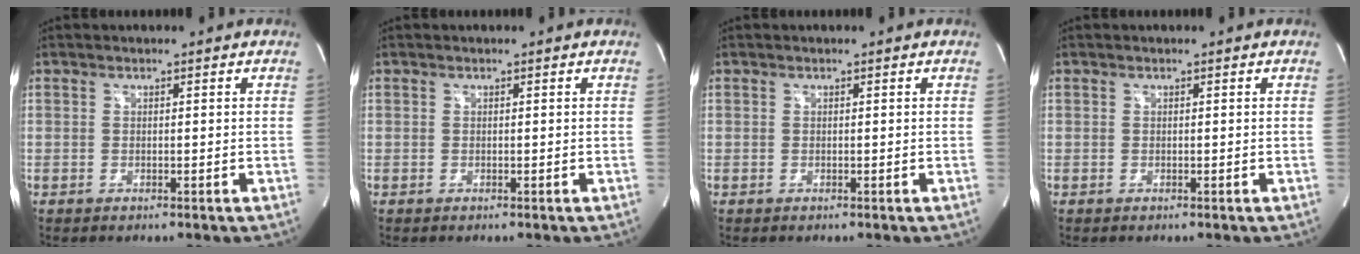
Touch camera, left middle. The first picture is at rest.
{"total": 0.0}
{"total": 0.0}
{"total": 0.0}